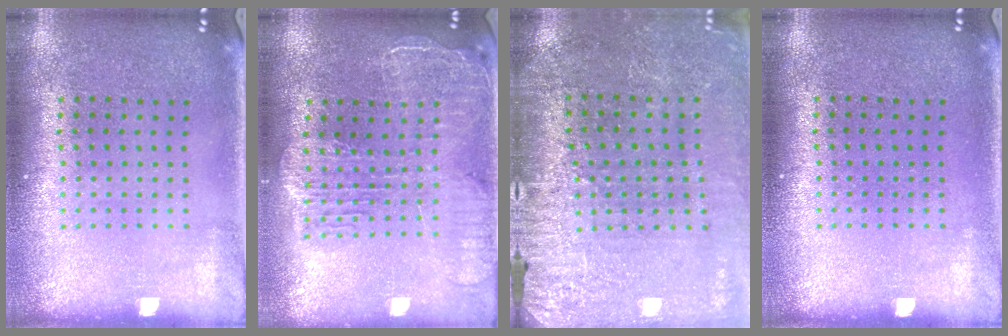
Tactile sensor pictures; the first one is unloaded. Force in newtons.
{"total": 2.5, "press": 2.2, "slide": 1.2}
{"total": 3.0, "press": 3.0, "slide": 0.1}
{"total": 0.0}